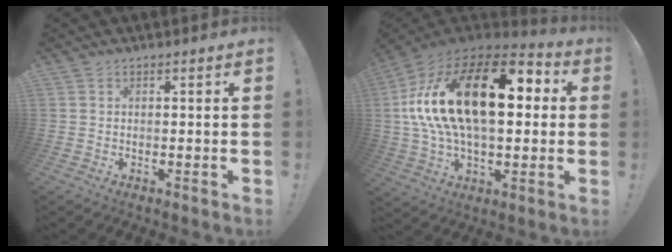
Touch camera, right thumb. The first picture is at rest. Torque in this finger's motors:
{"motor_torque": [1.79, 3.22, 2.77, 0.00, 0.53]}